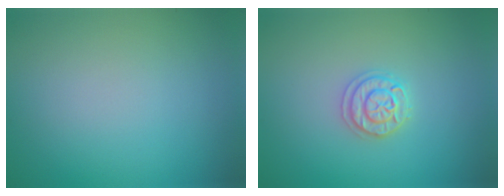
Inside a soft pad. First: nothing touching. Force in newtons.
{"total": 2.0, "press": 1.9, "slide": 0.3}